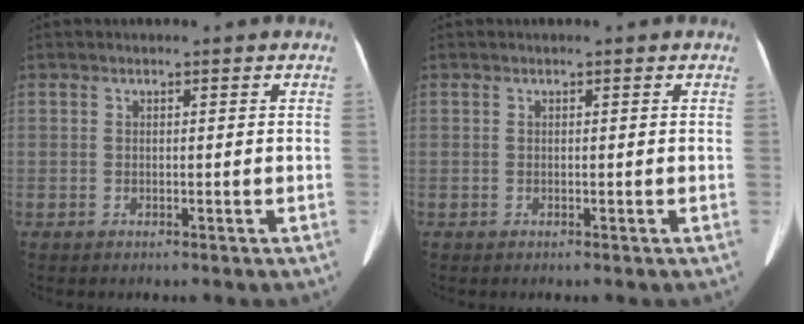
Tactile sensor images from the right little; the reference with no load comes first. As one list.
[{"total": 0.0}]